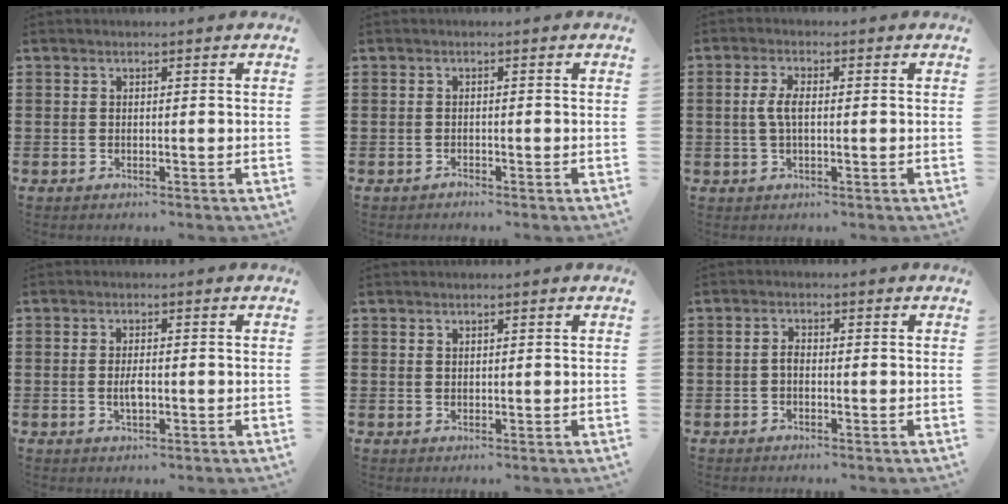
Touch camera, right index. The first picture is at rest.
{"total": 0.7, "force": [-0.6, 0.2, -0.1], "torque": [0.000, 0.003, -0.014]}
{"total": 3.5, "force": [0.0, 1.4, 3.2], "torque": [-0.078, -0.002, -0.006]}
{"total": 2.7, "force": [-0.4, 1.0, 2.5], "torque": [-0.046, 0.002, -0.006]}
{"total": 0.9, "force": [0.7, 0.5, 0.1], "torque": [-0.004, 0.002, 0.014]}
{"total": 1.5, "force": [-0.5, 0.9, 1.2], "torque": [-0.032, -0.001, -0.012]}